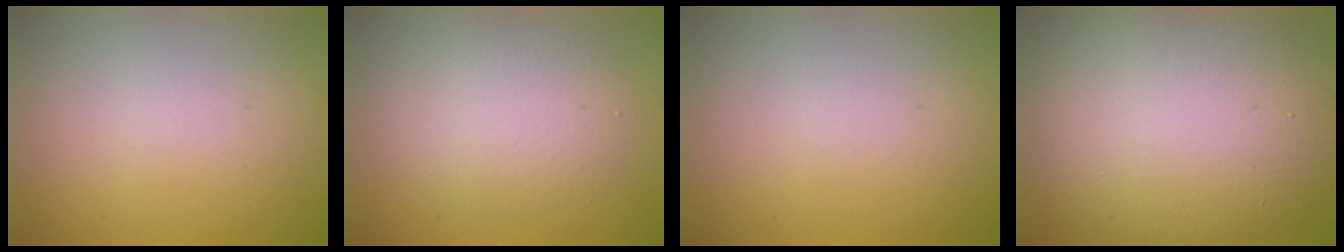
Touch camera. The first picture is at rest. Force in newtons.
{"total": 4.2, "press": 4.2, "slide": 0.1}
{"total": 0.0}
{"total": 14.6, "press": 14.5, "slide": 0.9}